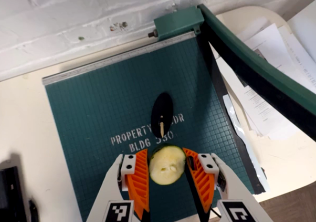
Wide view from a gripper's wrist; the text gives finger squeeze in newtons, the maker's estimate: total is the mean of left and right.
{"total": 8.9, "left": 8.9, "right": 8.9}